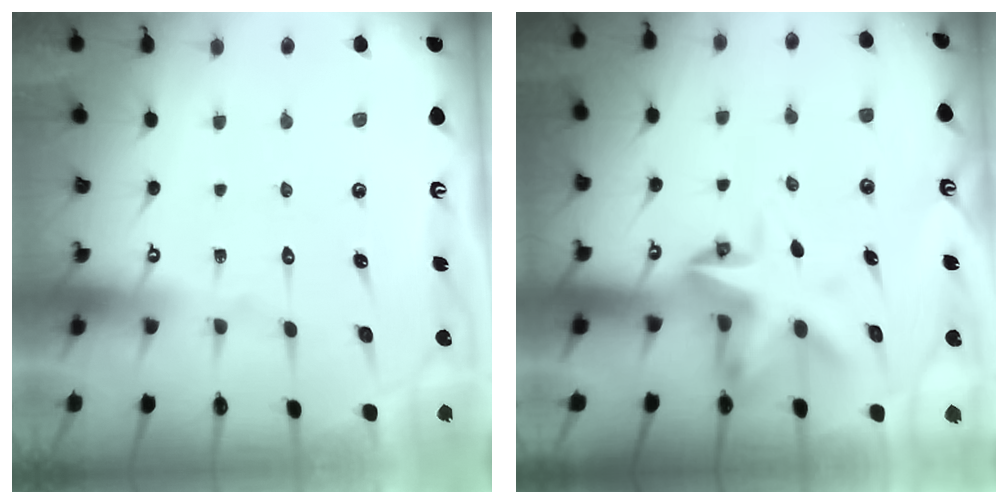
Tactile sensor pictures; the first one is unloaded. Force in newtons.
{"total": 7.3, "press": 7.1, "slide": 1.9}